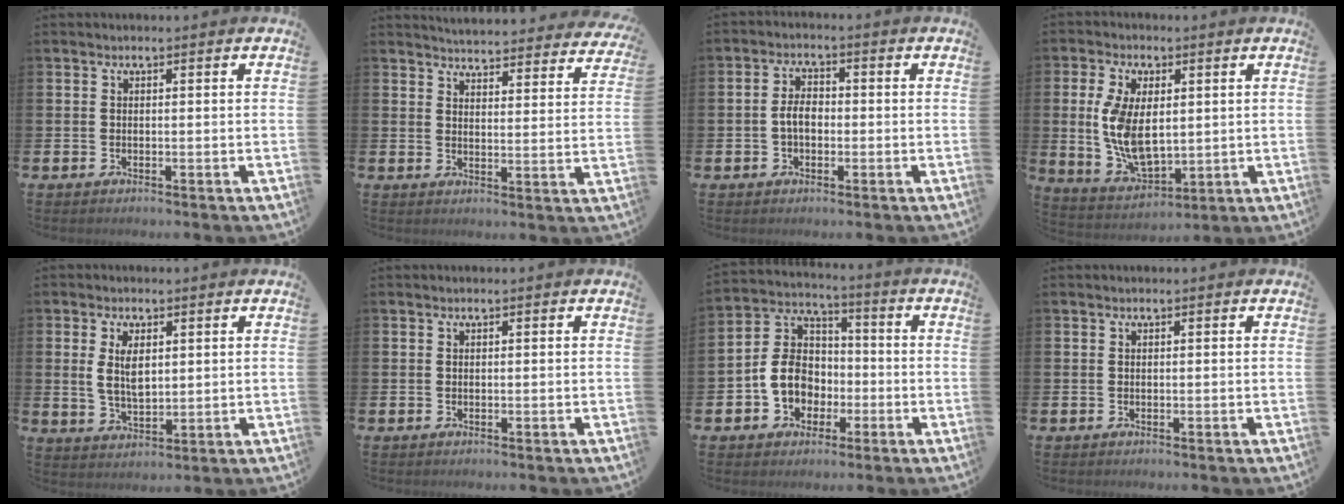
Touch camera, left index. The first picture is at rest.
{"total": 4.8, "force": [4.7, 0.6, 0.4], "torque": [-0.021, -0.037, 0.083]}
{"total": 3.4, "force": [-0.5, 2.1, 2.7], "torque": [-0.042, 0.003, -0.013]}
{"total": 7.9, "force": [1.2, 4.6, 6.3], "torque": [-0.133, -0.002, 0.018]}
{"total": 4.1, "force": [1.5, 2.1, 3.2], "torque": [-0.052, 0.001, 0.022]}
{"total": 0.0}
{"total": 8.0, "force": [-1.9, 6.9, 3.5], "torque": [-0.097, 0.017, -0.041]}
{"total": 0.0}